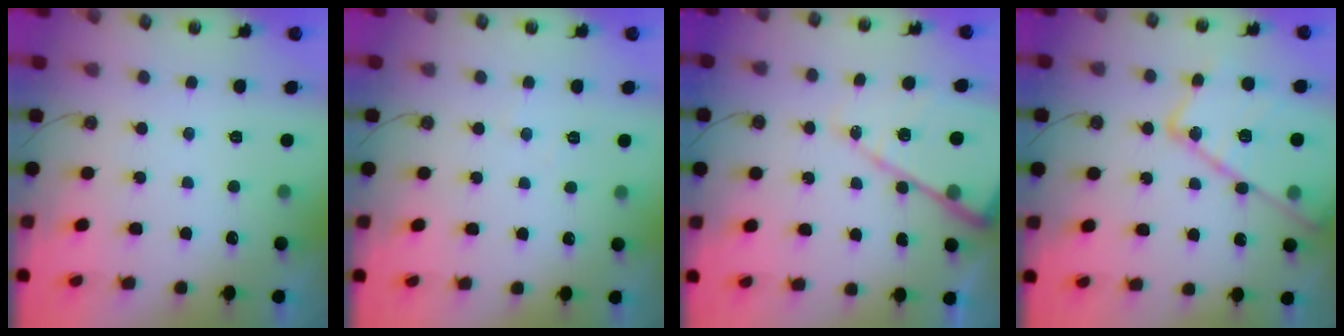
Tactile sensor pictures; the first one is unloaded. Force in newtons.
{"total": 3.2, "press": 3.1, "slide": 0.7}
{"total": 16.6, "press": 16.5, "slide": 1.7}
{"total": 22.7, "press": 22.7, "slide": 1.9}